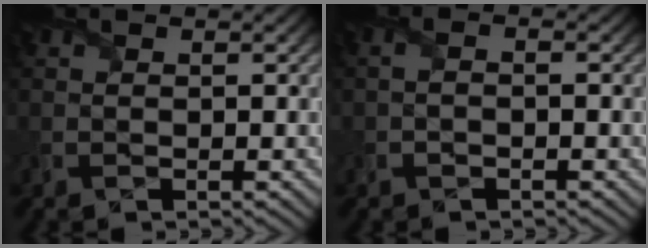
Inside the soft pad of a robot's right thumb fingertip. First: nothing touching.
{"total": 1.3, "force": [-0.7, 0.6, 0.9], "torque": [-0.020, -0.001, -0.016]}